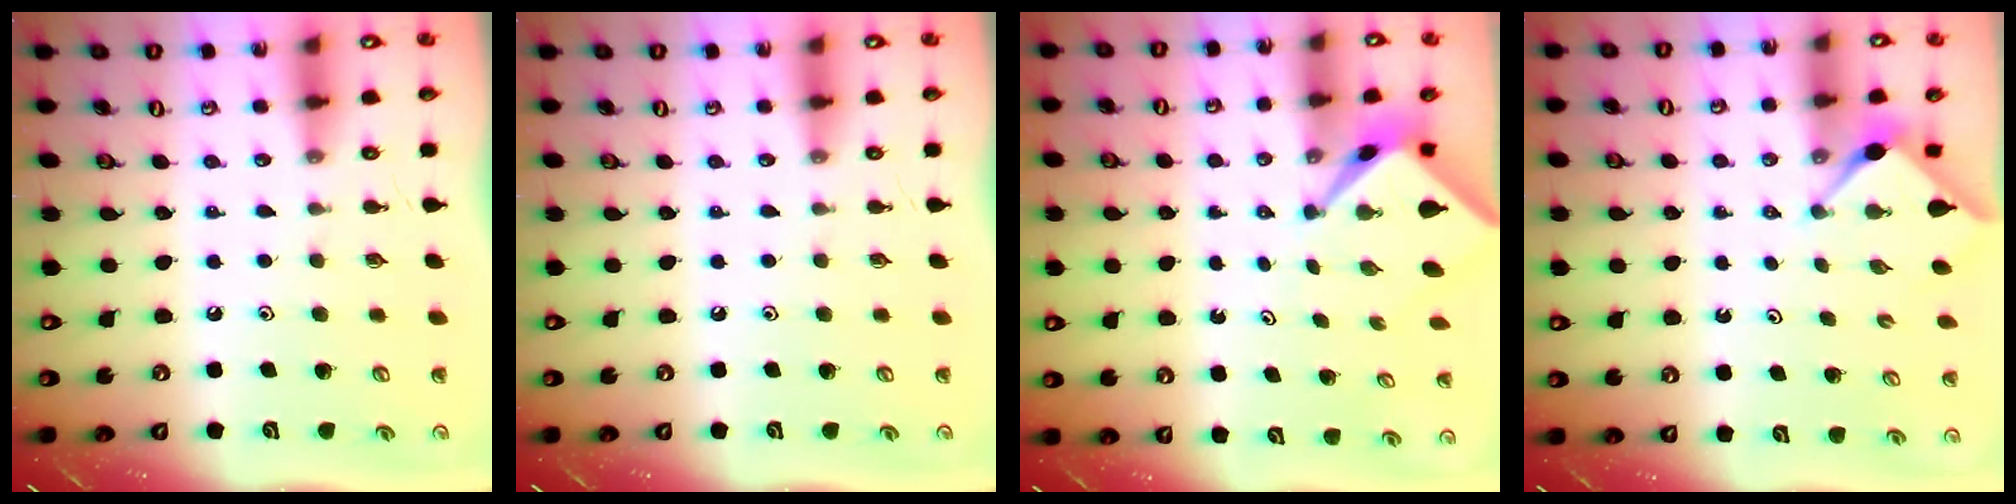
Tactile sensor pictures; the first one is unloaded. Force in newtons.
{"total": 0.0}
{"total": 2.5, "press": 2.5, "slide": 0.2}
{"total": 3.0, "press": 3.0, "slide": 0.4}